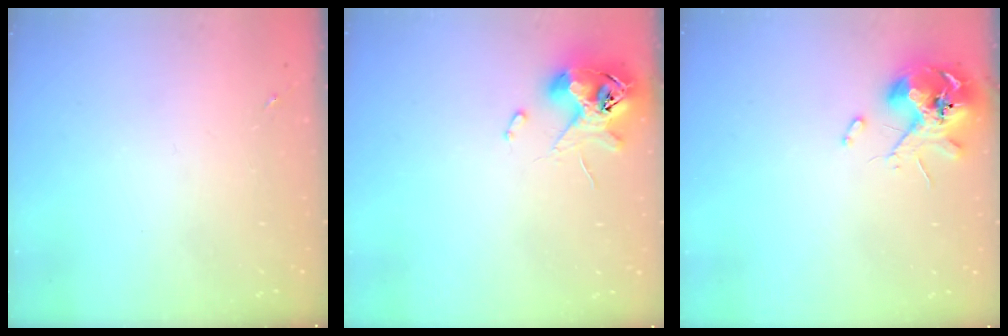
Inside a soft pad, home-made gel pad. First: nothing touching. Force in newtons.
{"total": 11.8, "press": 11.6, "slide": 1.9}
{"total": 10.5, "press": 10.4, "slide": 1.6}